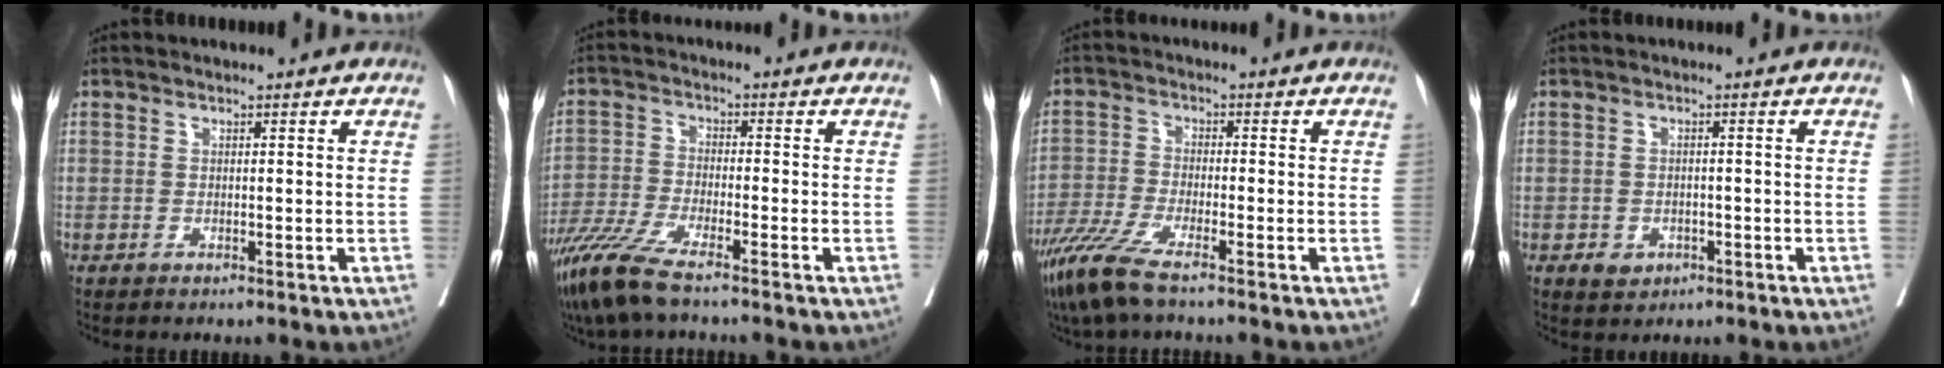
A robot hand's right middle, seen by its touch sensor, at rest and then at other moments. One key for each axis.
{"total": 8.0, "fx": -6.1, "fy": 0.4, "fz": 5.2, "tx": -0.109, "ty": -0.027, "tz": -0.122}
{"total": 7.1, "fx": -5.1, "fy": 0.3, "fz": 4.9, "tx": -0.103, "ty": -0.022, "tz": -0.104}
{"total": 2.6, "fx": -1.2, "fy": 2.1, "fz": 1.0, "tx": -0.010, "ty": 0.004, "tz": -0.009}